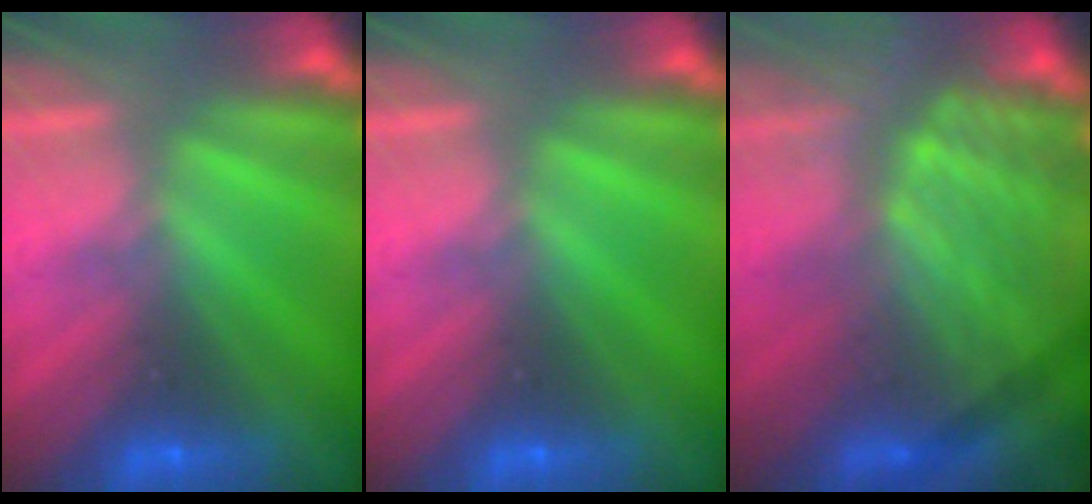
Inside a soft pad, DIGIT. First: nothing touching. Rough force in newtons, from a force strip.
{"total": 0.0}
{"total": 3.4}